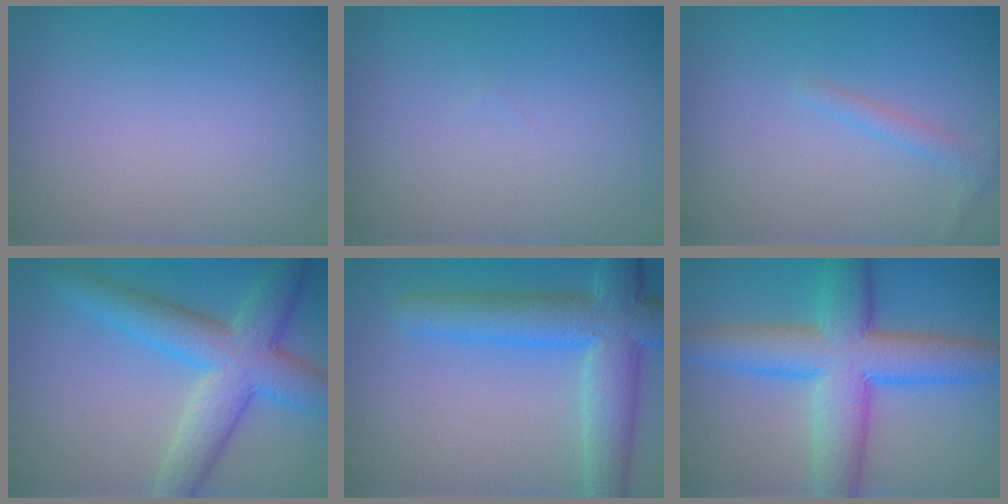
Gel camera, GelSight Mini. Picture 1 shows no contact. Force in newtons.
{"total": 0.0}
{"total": 1.2, "press": 1.2, "slide": 0.0}
{"total": 7.1, "press": 7.1, "slide": 0.2}
{"total": 7.1, "press": 7.1, "slide": 0.3}
{"total": 8.9, "press": 8.9, "slide": 0.2}